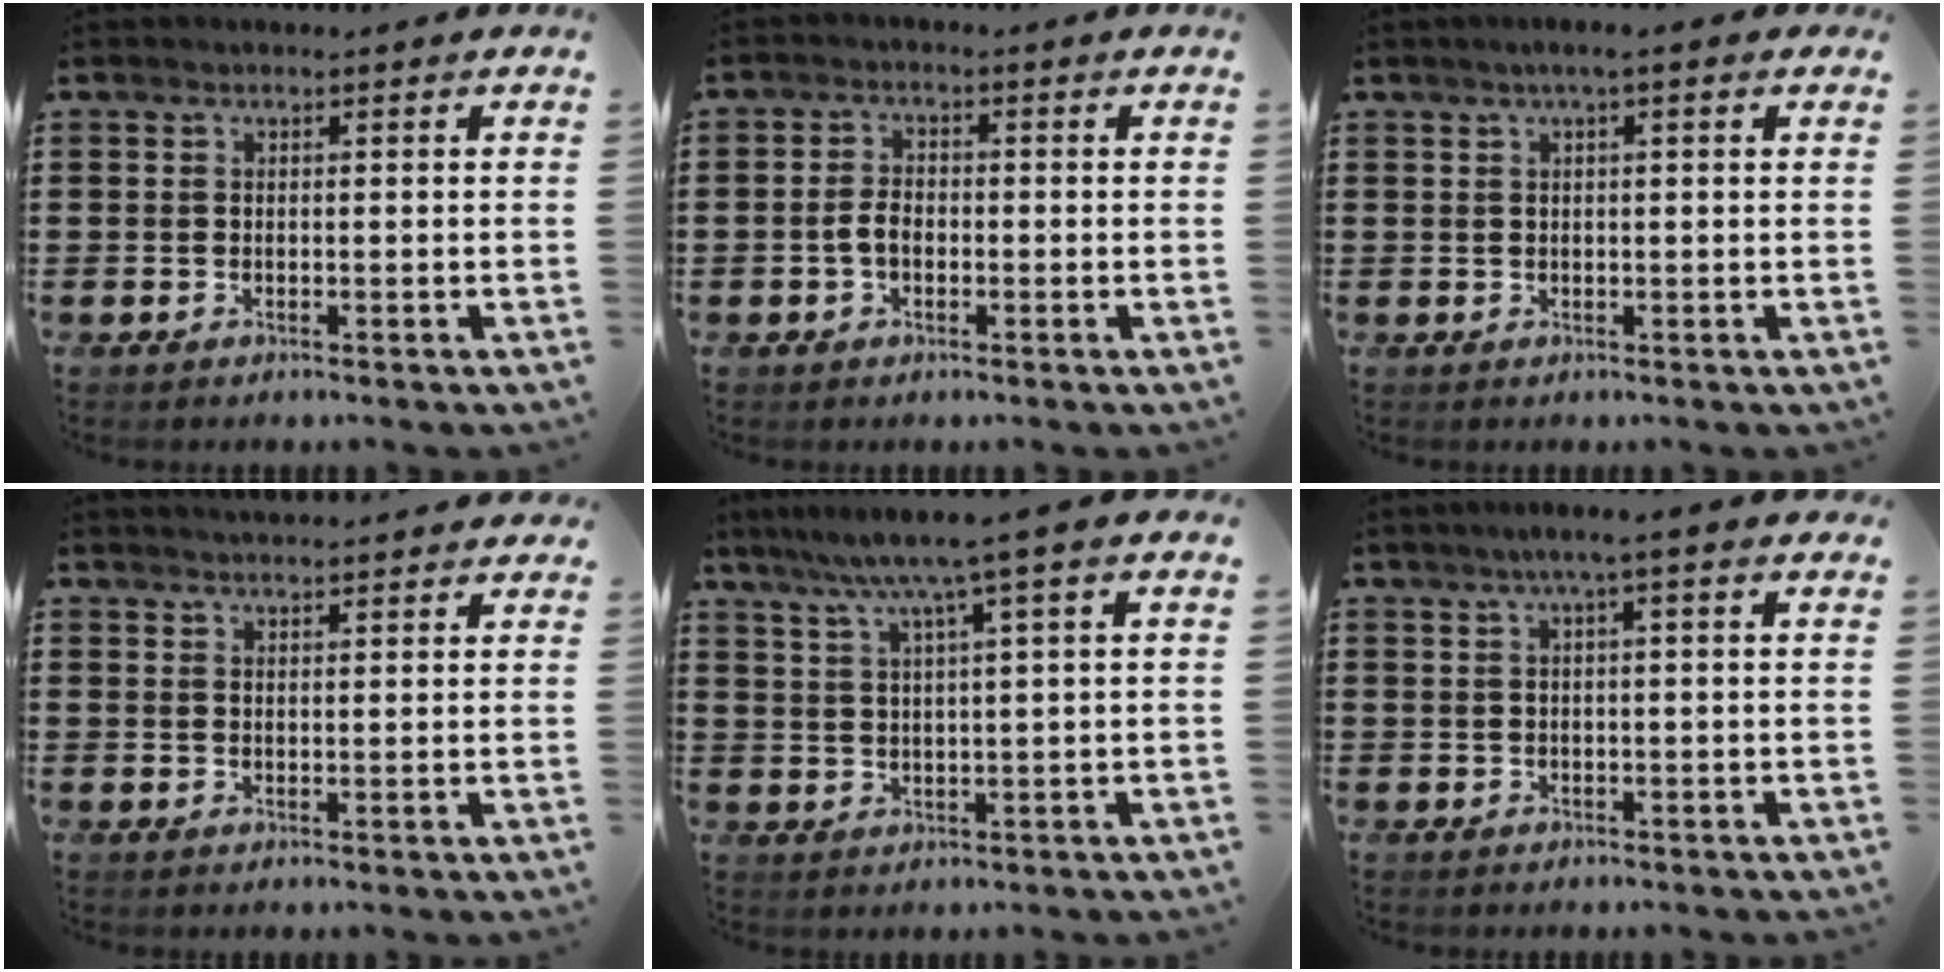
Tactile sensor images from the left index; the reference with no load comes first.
{"total": 3.0, "force": [-0.6, 1.7, 2.3], "torque": [-0.060, -0.001, -0.017]}
{"total": 2.0, "force": [1.0, 0.2, 1.8], "torque": [-0.037, 0.004, 0.016]}
{"total": 2.2, "force": [2.2, -0.1, 0.3], "torque": [-0.012, -0.003, 0.042]}
{"total": 6.3, "force": [3.7, -0.3, 5.1], "torque": [-0.112, -0.008, 0.057]}
{"total": 2.5, "force": [1.1, -0.1, 2.3], "torque": [-0.044, 0.002, 0.018]}